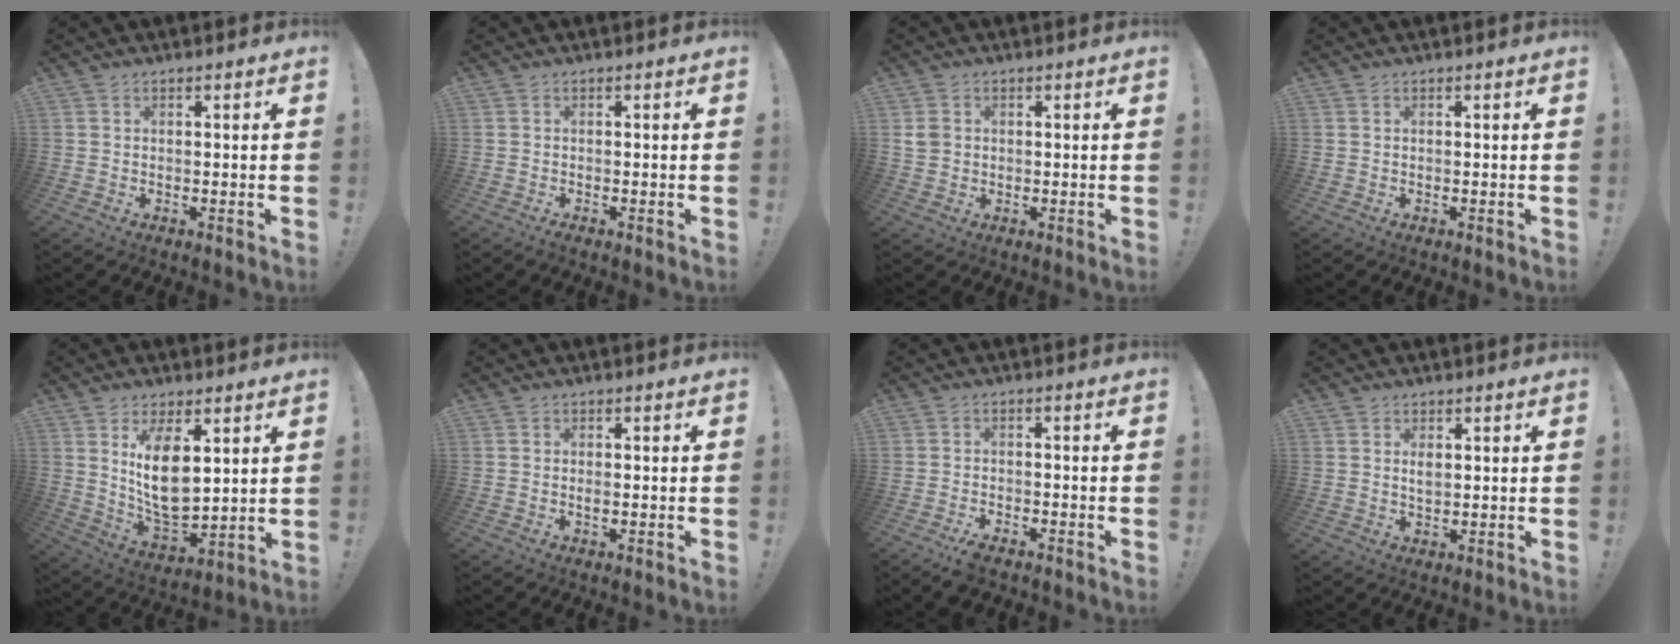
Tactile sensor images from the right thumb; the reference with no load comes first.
{"total": 0.8, "force": [-0.6, 0.0, 0.6], "torque": [-0.008, 0.000, -0.010]}
{"total": 3.1, "force": [0.4, 2.7, 1.5], "torque": [-0.024, 0.006, 0.009]}
{"total": 0.0}
{"total": 13.1, "force": [5.1, 7.2, 9.8], "torque": [-0.177, -0.044, 0.093]}
{"total": 0.7, "force": [-0.2, 0.1, 0.6], "torque": [-0.006, -0.004, -0.004]}
{"total": 4.0, "force": [-3.5, 0.7, 1.9], "torque": [-0.044, 0.003, -0.064]}
{"total": 2.3, "force": [0.9, 1.8, 1.1], "torque": [-0.004, -0.008, 0.012]}